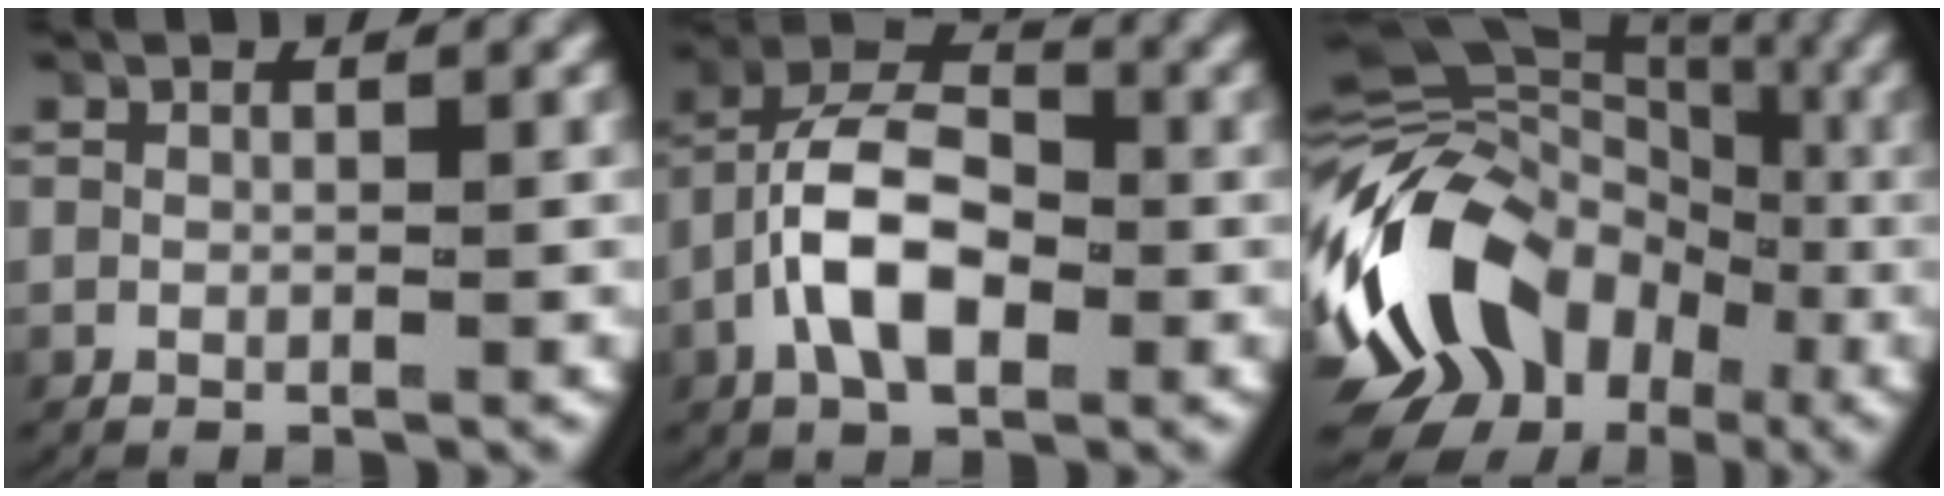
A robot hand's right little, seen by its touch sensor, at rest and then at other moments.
{"total": 7.2, "force": [-0.5, 5.0, 5.2], "torque": [-0.097, -0.004, -0.016]}
{"total": 17.2, "force": [-1.6, 13.8, 10.1], "torque": [-0.210, -0.034, -0.020]}